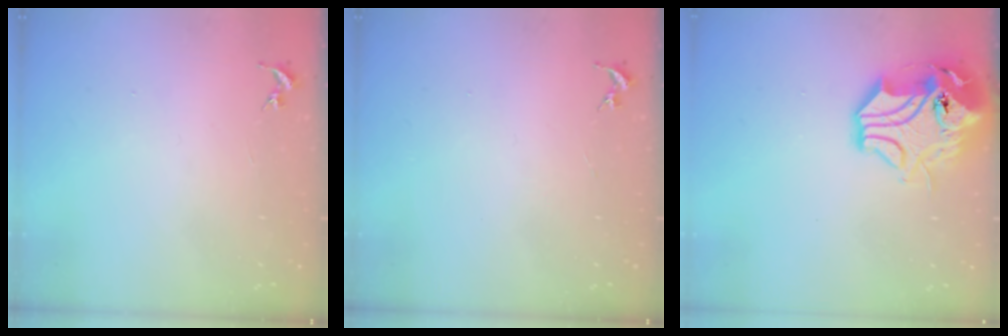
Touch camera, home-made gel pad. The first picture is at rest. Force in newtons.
{"total": 0.0}
{"total": 17.8, "press": 17.5, "slide": 2.8}